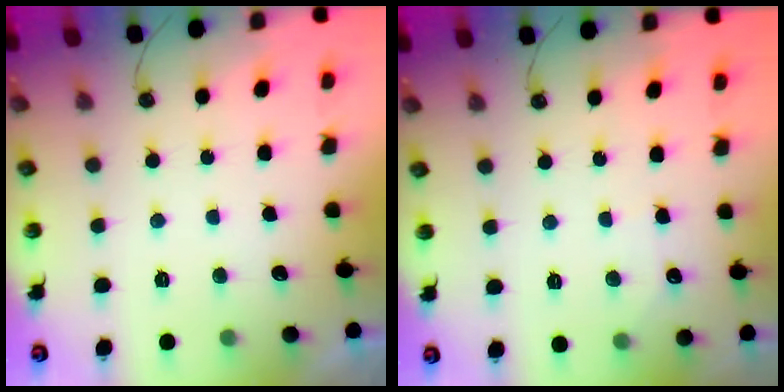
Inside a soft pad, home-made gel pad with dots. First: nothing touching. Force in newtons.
{"total": 2.8, "press": 2.8, "slide": 0.4}